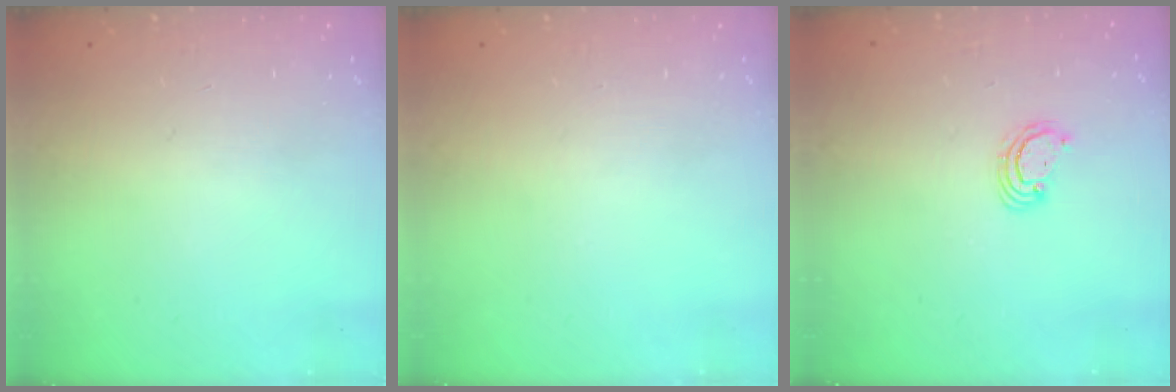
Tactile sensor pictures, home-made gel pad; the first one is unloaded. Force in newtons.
{"total": 0.0}
{"total": 2.5, "press": 2.5, "slide": 0.3}